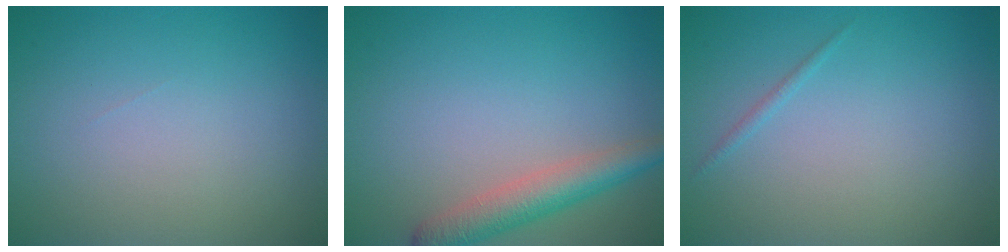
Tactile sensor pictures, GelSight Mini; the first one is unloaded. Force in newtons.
{"total": 3.7, "press": 3.7, "slide": 0.1}
{"total": 0.6, "press": 0.6, "slide": 0.0}